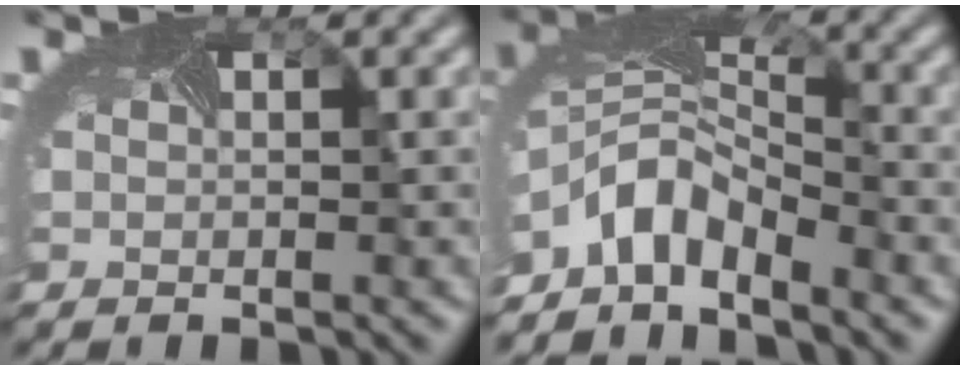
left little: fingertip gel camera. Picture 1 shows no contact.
{"total": 5.0, "force": [-3.6, 2.4, 2.4], "torque": [-0.049, -0.006, -0.078]}